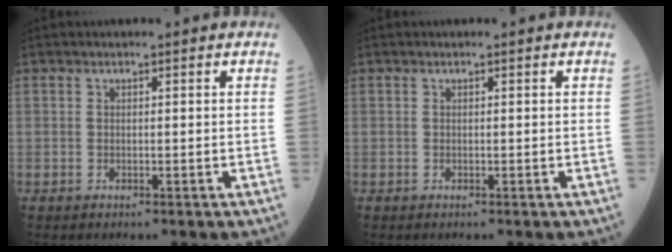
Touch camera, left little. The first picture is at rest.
{"total": 0.0}